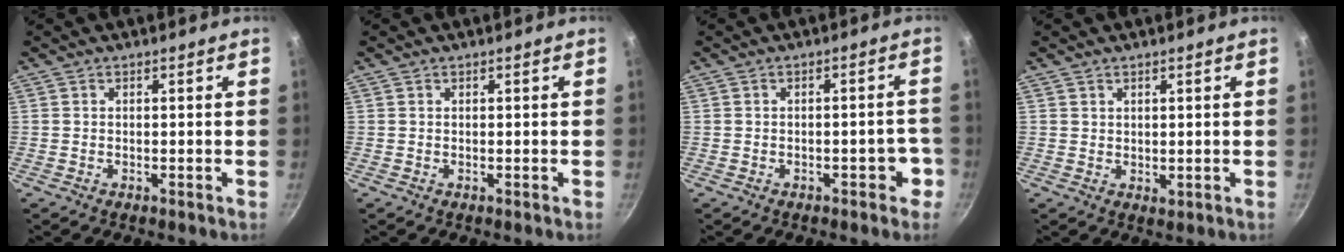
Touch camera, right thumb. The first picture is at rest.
{"total": 0.0}
{"total": 4.0, "force": [-2.0, 2.1, 2.8], "torque": [-0.001, 0.027, -0.022]}
{"total": 1.6, "force": [1.2, 0.9, 0.5], "torque": [0.000, -0.010, 0.020]}